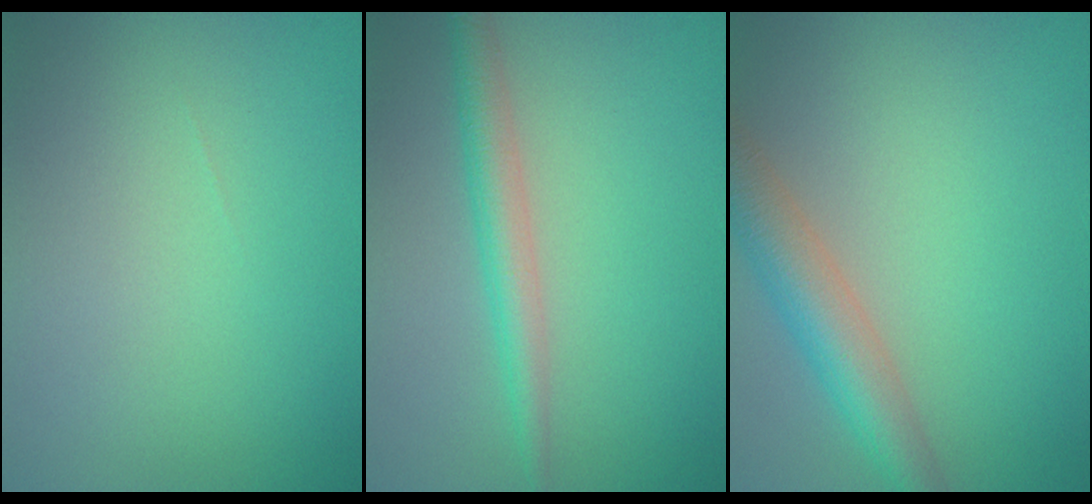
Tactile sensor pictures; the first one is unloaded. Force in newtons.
{"total": 2.9, "press": 2.9, "slide": 0.1}
{"total": 6.0, "press": 6.0, "slide": 0.2}